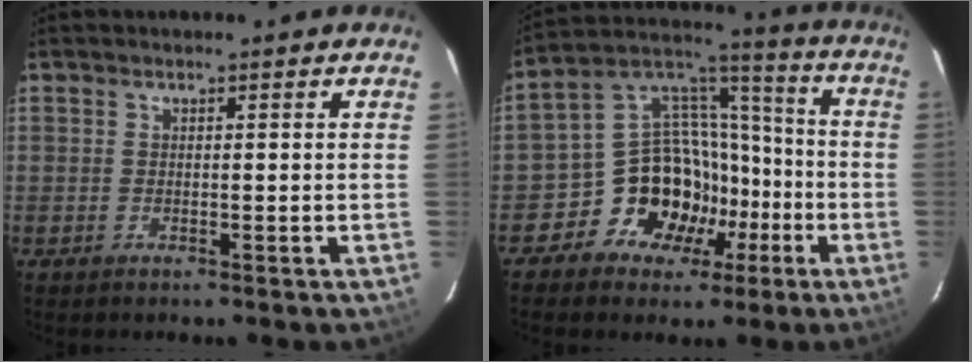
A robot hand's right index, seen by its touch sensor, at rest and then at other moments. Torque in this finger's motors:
{"motor_torque": [1.70, -0.44, 0.53, 0.05]}